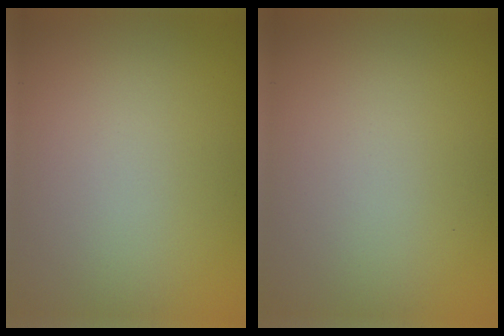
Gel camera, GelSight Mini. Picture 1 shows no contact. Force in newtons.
{"total": 0.0}